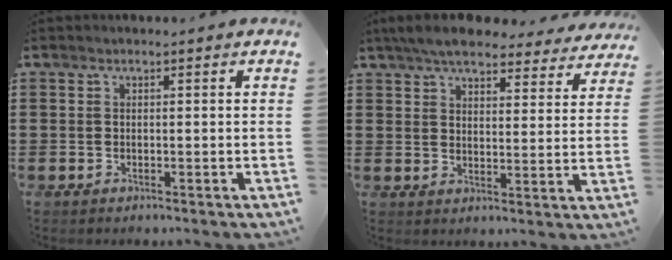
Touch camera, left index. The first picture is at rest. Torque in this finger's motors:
{"motor_torque": [2.14, 0.00, 0.76, 0.16]}